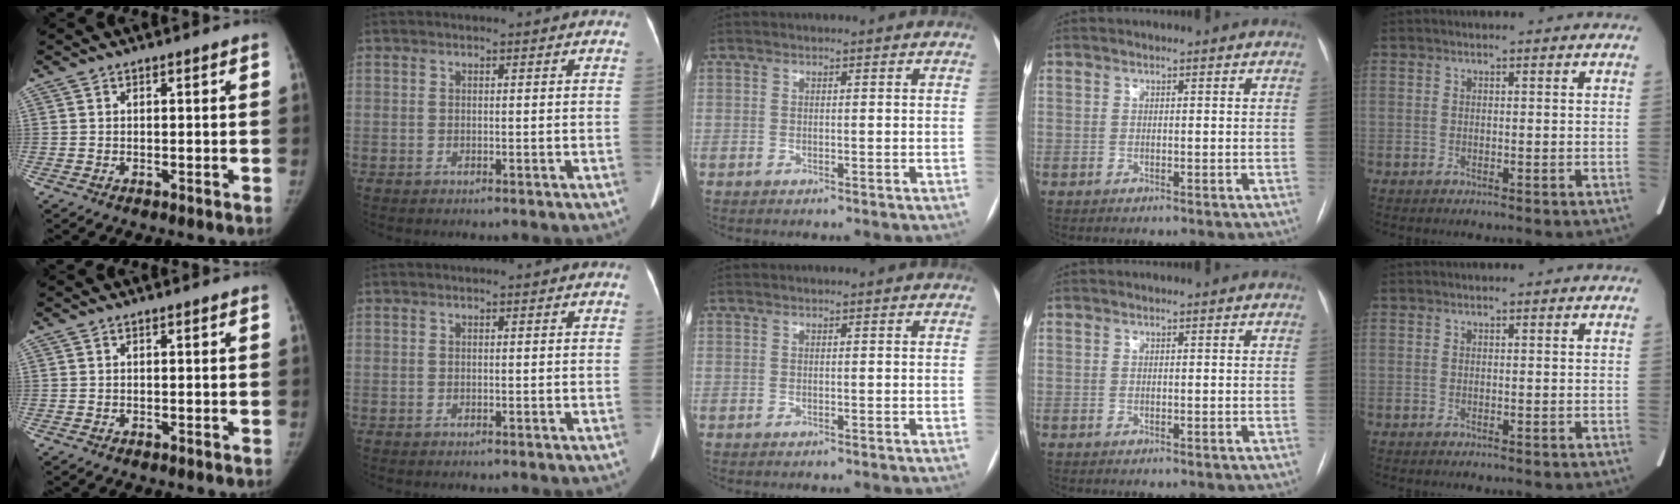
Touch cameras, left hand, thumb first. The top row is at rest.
{}